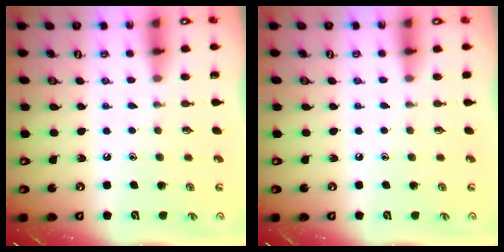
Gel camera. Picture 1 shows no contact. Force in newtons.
{"total": 2.3, "press": 2.2, "slide": 0.4}